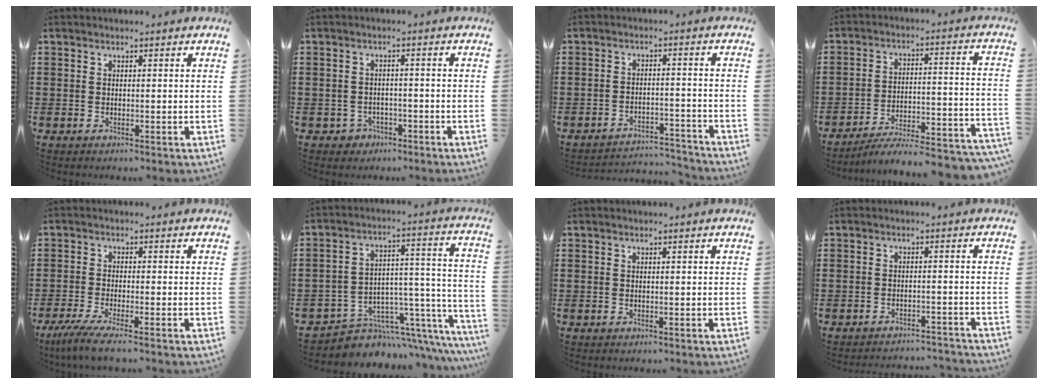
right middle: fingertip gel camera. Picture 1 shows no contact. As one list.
[{"total": 1.9, "force": [-1.5, 1.2, 0.3], "torque": [-0.013, -0.002, -0.034]}, {"total": 3.8, "force": [-3.7, 0.5, 0.0], "torque": [-0.007, 0.001, -0.079]}, {"total": 6.2, "force": [-5.7, 0.1, 2.4], "torque": [-0.034, -0.012, -0.111]}, {"total": 4.2, "force": [-3.1, -0.3, 2.8], "torque": [-0.070, -0.023, -0.061]}, {"total": 6.8, "force": [-5.6, 3.5, 1.5], "torque": [-0.027, -0.006, -0.097]}, {"total": 0.0}, {"total": 2.5, "force": [-2.5, -0.1, 0.2], "torque": [-0.009, 0.000, -0.052]}]